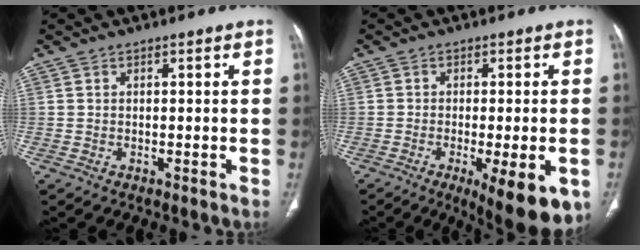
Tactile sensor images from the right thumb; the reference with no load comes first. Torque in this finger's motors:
{"motor_torque": [-0.10, 0.74, 0.11, -0.09, 0.10]}